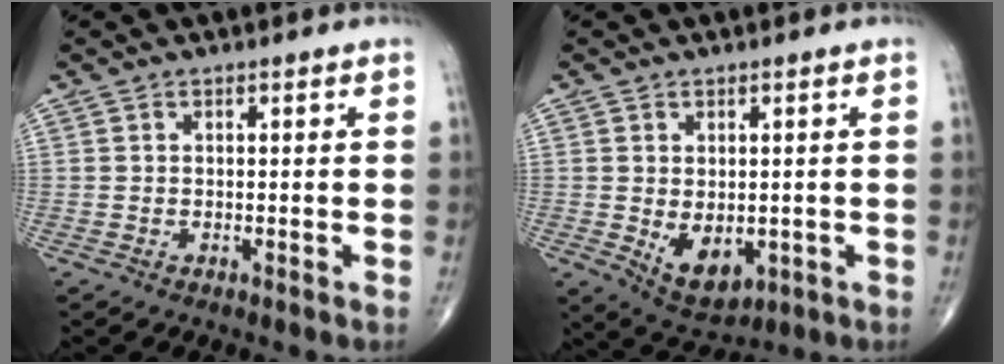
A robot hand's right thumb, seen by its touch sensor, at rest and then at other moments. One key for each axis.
{"total": 7.6, "fx": -1.3, "fy": 4.8, "fz": 5.8, "tx": -0.069, "ty": -0.012, "tz": -0.001}